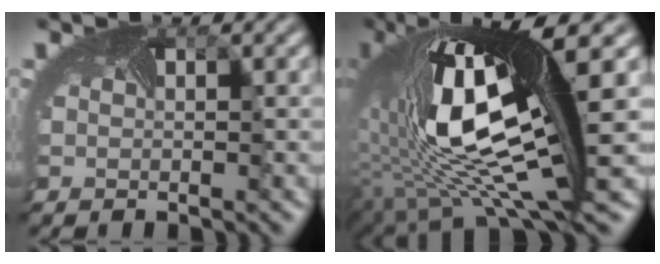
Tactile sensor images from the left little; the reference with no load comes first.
{"total": 13.4, "force": [0.9, 4.8, 12.5], "torque": [-0.257, -0.019, 0.033]}